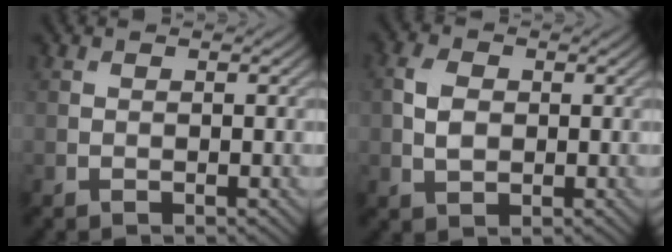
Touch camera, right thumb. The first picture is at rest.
{"total": 3.6, "force": [0.2, 2.5, 2.5], "torque": [-0.060, 0.001, 0.000]}